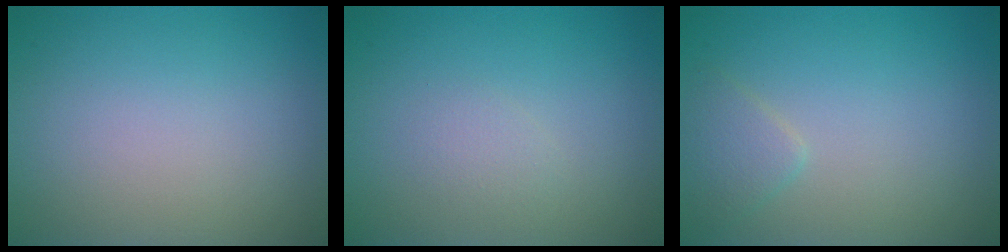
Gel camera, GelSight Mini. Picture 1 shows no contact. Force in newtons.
{"total": 1.0, "press": 1.0, "slide": 0.0}
{"total": 1.6, "press": 1.6, "slide": 0.1}